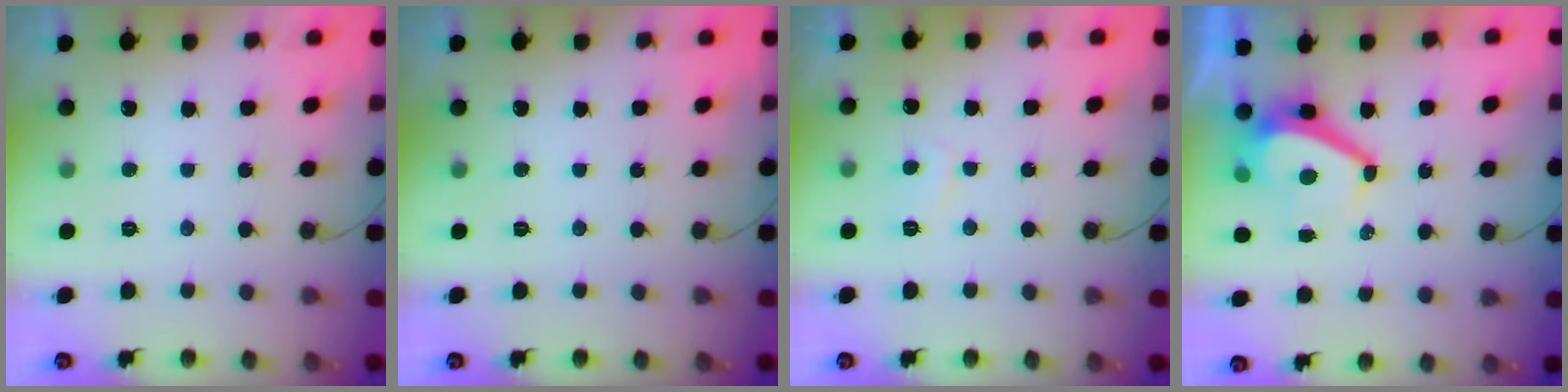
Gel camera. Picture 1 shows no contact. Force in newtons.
{"total": 0.0}
{"total": 2.7, "press": 2.6, "slide": 0.8}
{"total": 7.2, "press": 7.1, "slide": 0.6}